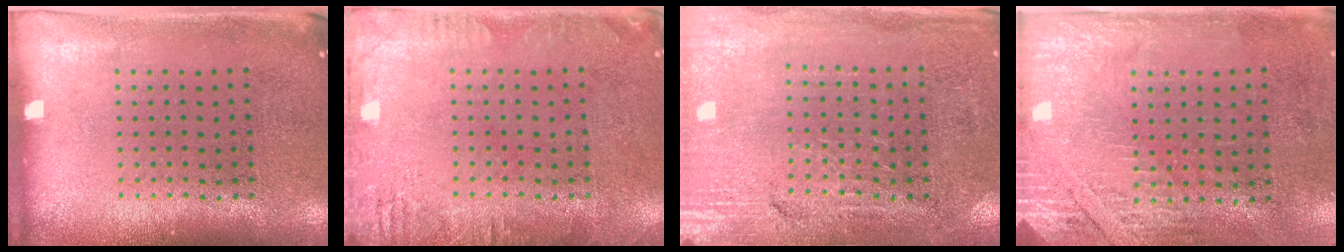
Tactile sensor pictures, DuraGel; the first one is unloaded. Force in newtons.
{"total": 2.2, "press": 2.2, "slide": 0.3}
{"total": 3.2, "press": 3.0, "slide": 1.0}
{"total": 2.8, "press": 2.4, "slide": 1.4}